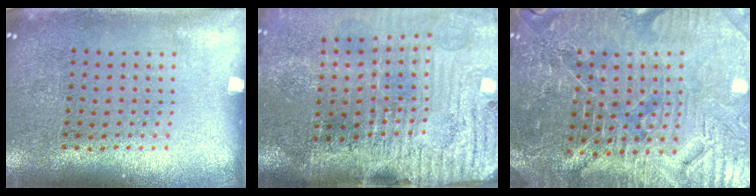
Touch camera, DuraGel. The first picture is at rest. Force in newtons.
{"total": 4.9, "press": 4.1, "slide": 2.6}
{"total": 4.6, "press": 4.4, "slide": 1.3}